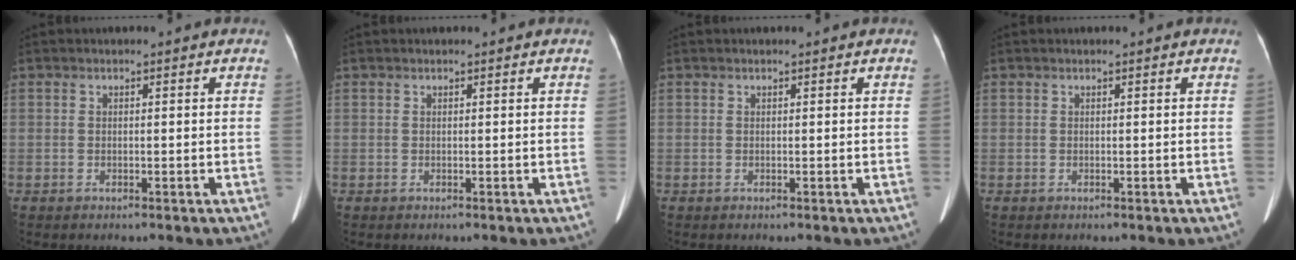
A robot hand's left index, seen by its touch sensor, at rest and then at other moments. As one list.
[{"total": 0.0}, {"total": 0.0}, {"total": 0.0}]